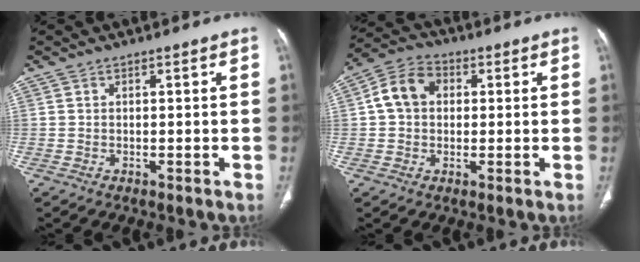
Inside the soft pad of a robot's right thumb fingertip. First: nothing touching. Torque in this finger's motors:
{"motor_torque": [-0.41, 0.46, 0.42, -0.42, 0.21]}